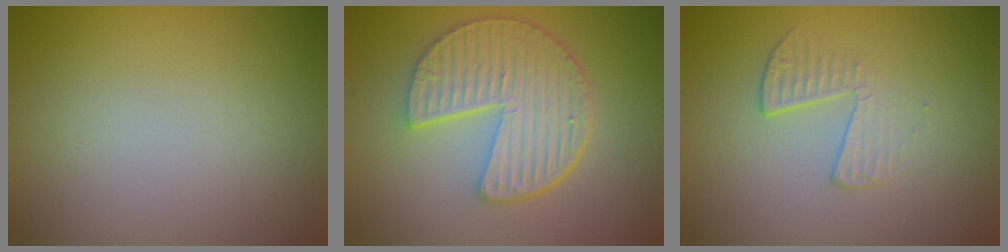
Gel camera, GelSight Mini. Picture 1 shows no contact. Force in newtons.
{"total": 6.2, "press": 4.7, "slide": 4.1}
{"total": 1.9, "press": 0.7, "slide": 1.8}